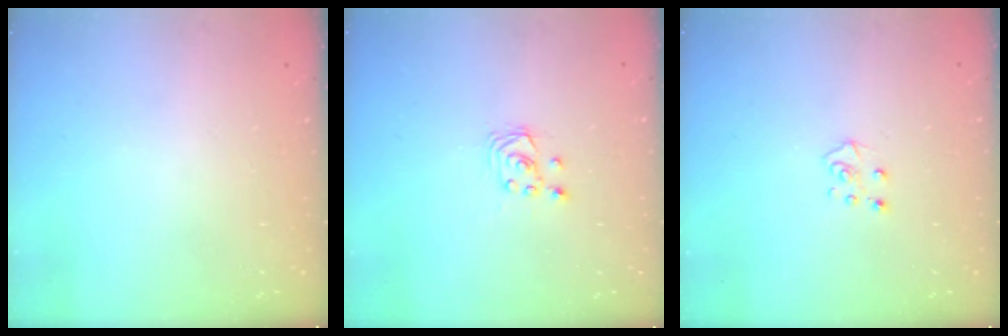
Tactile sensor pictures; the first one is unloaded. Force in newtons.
{"total": 2.9, "press": 2.8, "slide": 0.3}
{"total": 5.1, "press": 5.1, "slide": 0.4}